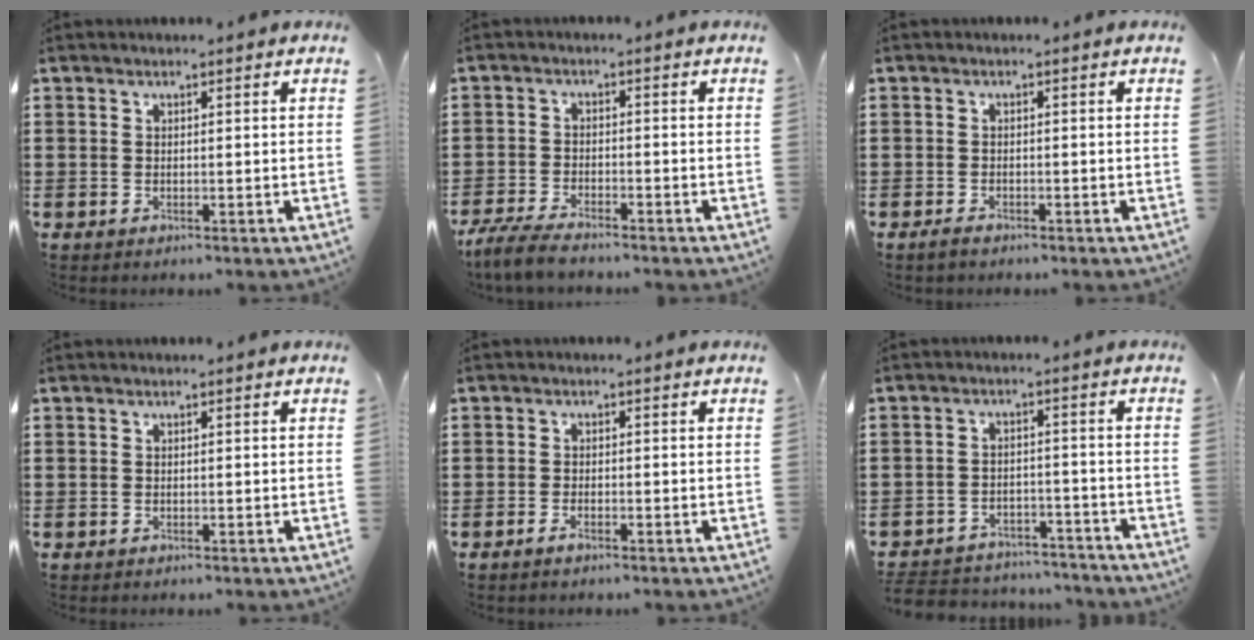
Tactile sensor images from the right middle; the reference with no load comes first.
{"total": 4.2, "force": [-3.9, 0.4, 1.6], "torque": [-0.048, -0.009, -0.081]}
{"total": 1.0, "force": [-0.7, 0.5, 0.5], "torque": [-0.011, -0.002, -0.014]}
{"total": 0.0}
{"total": 1.3, "force": [-0.9, 0.2, 0.9], "torque": [-0.025, -0.006, -0.019]}
{"total": 4.3, "force": [-4.2, 0.7, 0.2], "torque": [-0.006, 0.008, -0.089]}